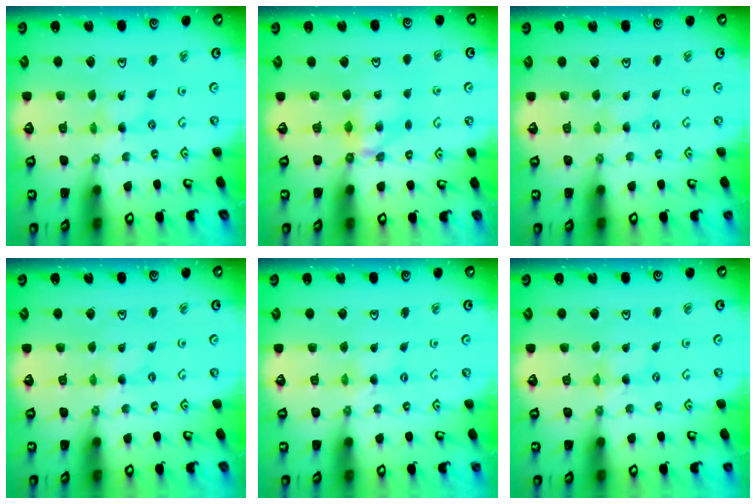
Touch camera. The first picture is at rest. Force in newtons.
{"total": 5.9, "press": 5.9, "slide": 0.2}
{"total": 0.8, "press": 0.8, "slide": 0.1}
{"total": 0.0}
{"total": 0.9, "press": 0.9, "slide": 0.2}
{"total": 0.0}